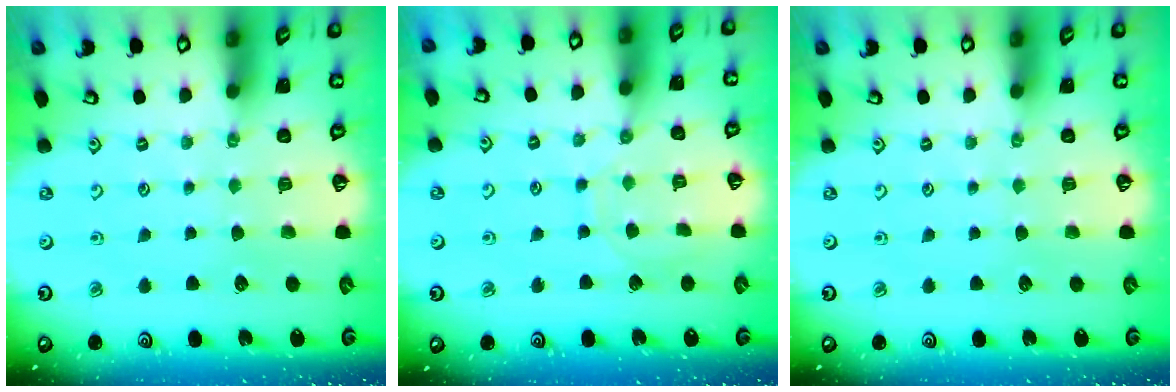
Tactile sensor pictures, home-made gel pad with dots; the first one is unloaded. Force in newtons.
{"total": 8.1, "press": 8.1, "slide": 0.6}
{"total": 0.0}